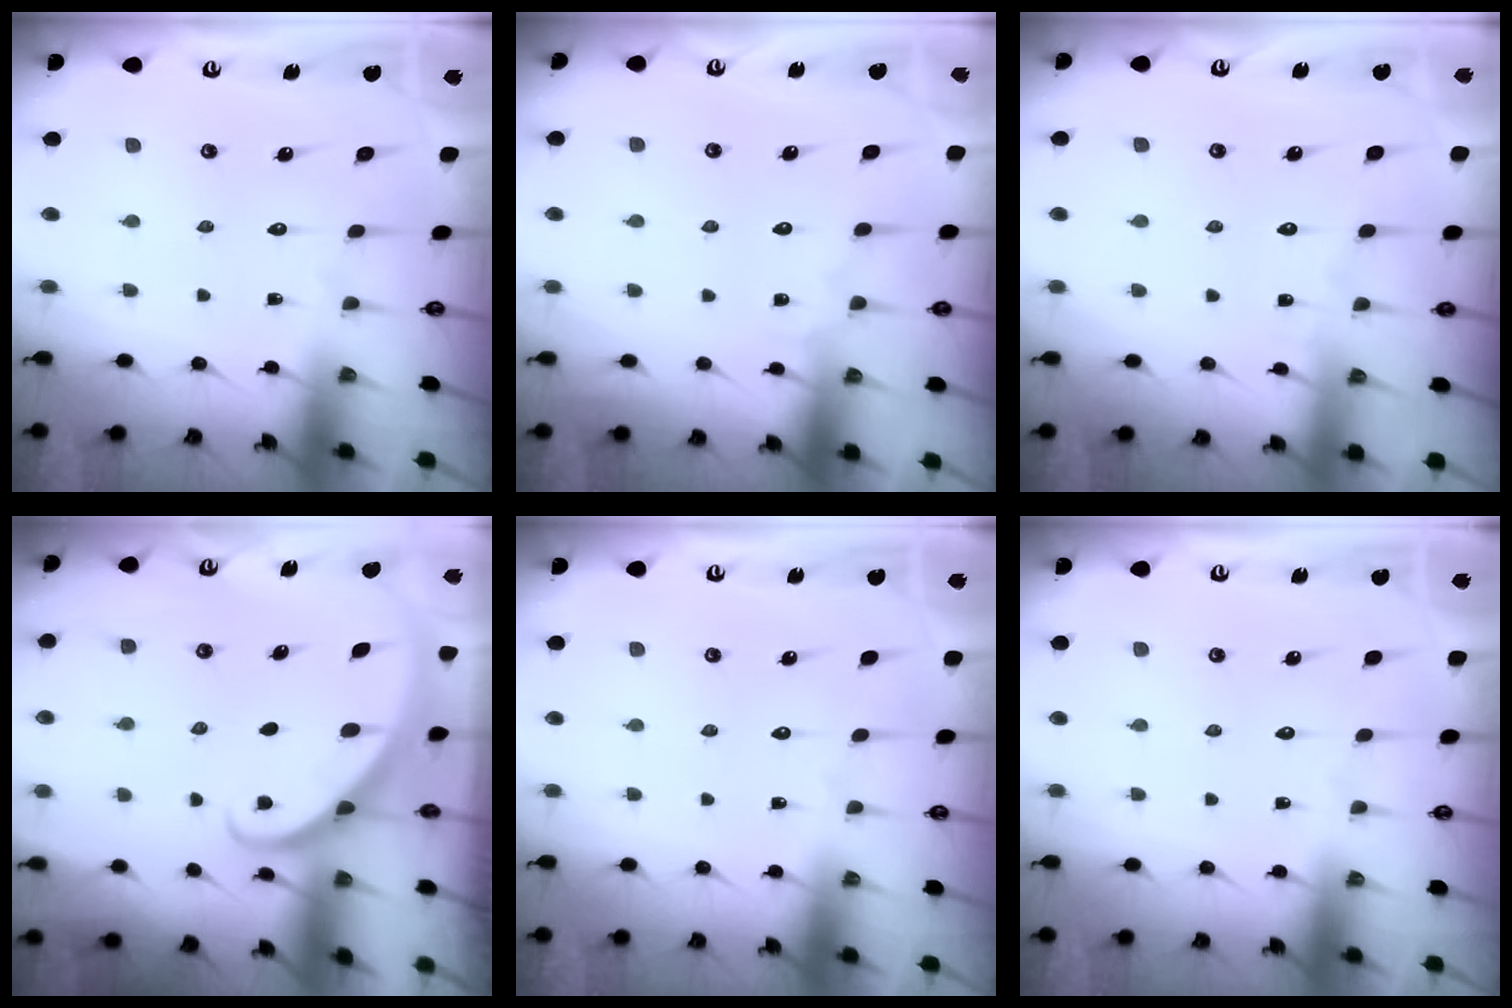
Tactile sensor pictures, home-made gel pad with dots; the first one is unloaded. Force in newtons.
{"total": 2.7, "press": 2.7, "slide": 0.3}
{"total": 3.3, "press": 3.3, "slide": 0.3}
{"total": 2.8, "press": 2.8, "slide": 0.2}
{"total": 0.0}
{"total": 0.0}